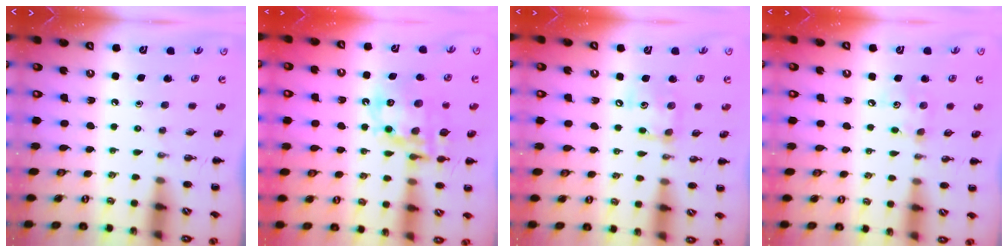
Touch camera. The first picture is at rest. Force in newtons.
{"total": 15.9, "press": 15.5, "slide": 3.5}
{"total": 9.8, "press": 9.7, "slide": 1.4}
{"total": 4.6, "press": 4.5, "slide": 0.7}